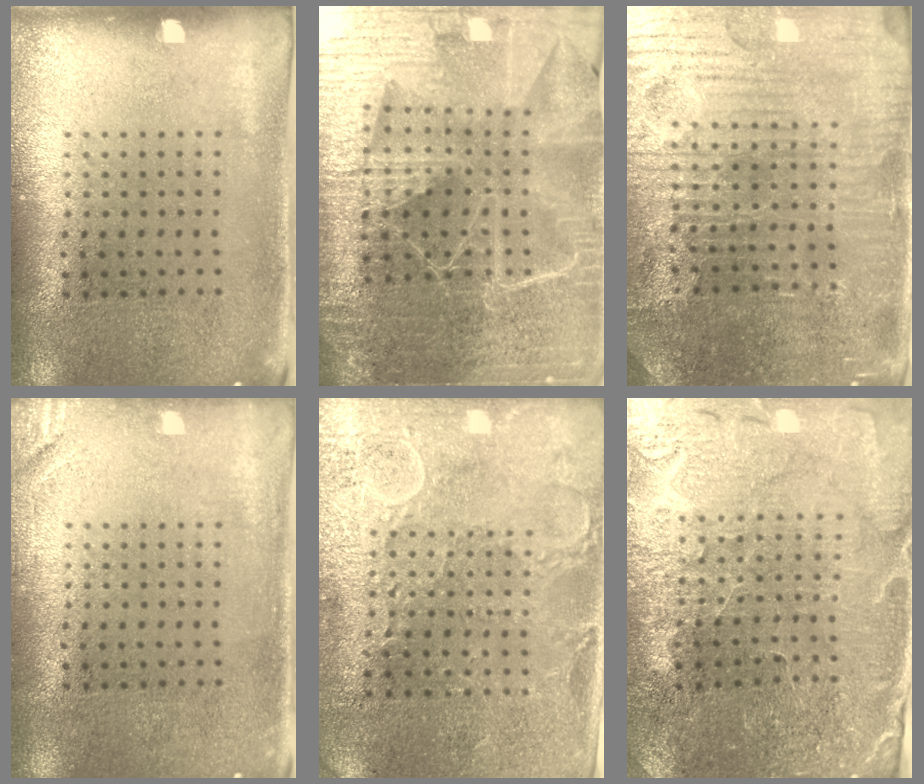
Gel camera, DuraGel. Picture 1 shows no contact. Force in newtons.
{"total": 6.2, "press": 5.4, "slide": 3.0}
{"total": 5.2, "press": 5.0, "slide": 1.4}
{"total": 1.3, "press": 1.3, "slide": 0.3}
{"total": 2.9, "press": 2.8, "slide": 0.4}
{"total": 1.8, "press": 1.8, "slide": 0.2}